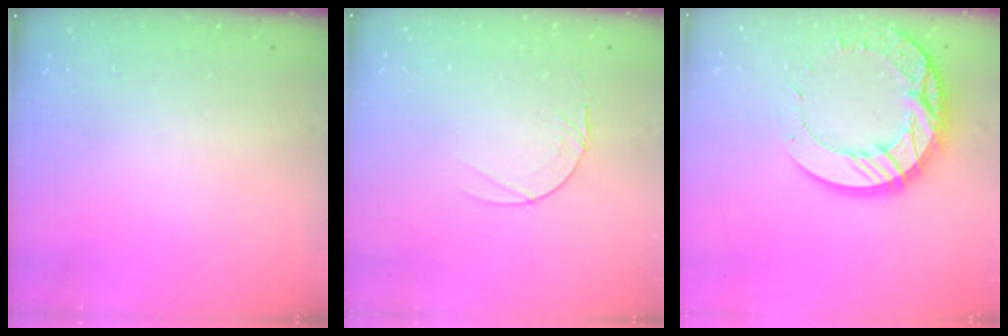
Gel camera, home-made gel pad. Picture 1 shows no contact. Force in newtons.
{"total": 3.9, "press": 3.9, "slide": 0.4}
{"total": 16.6, "press": 16.5, "slide": 1.3}